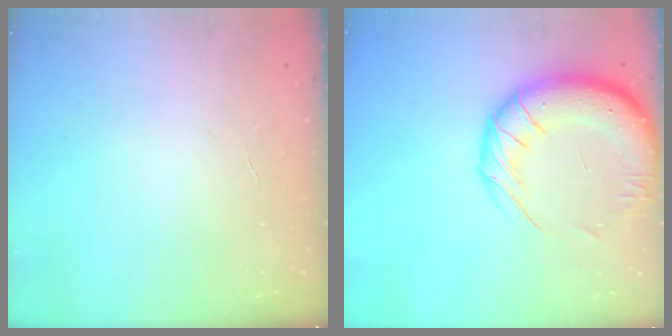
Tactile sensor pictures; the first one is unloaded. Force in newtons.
{"total": 18.2, "press": 17.7, "slide": 4.5}